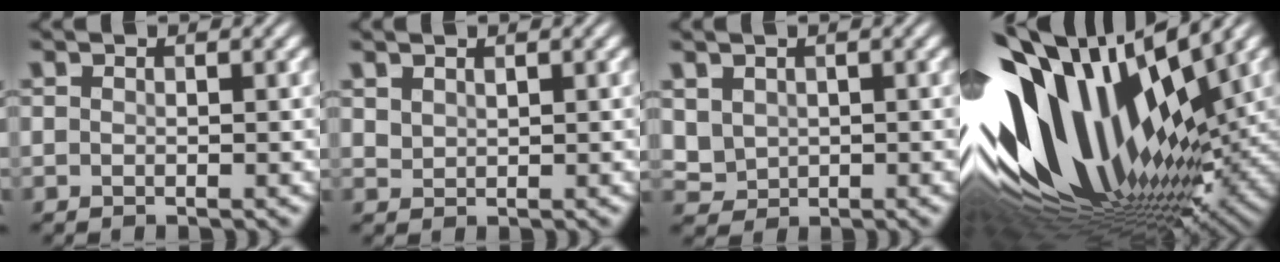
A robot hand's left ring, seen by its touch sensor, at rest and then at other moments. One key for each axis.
{"total": 1.1, "fx": 0.9, "fy": 0.6, "fz": 0.4, "tx": -0.013, "ty": -0.002, "tz": 0.023}
{"total": 2.3, "fx": 0.8, "fy": 2.0, "fz": 0.9, "tx": -0.025, "ty": -0.005, "tz": 0.022}
{"total": 19.0, "fx": 1.9, "fy": 9.4, "fz": 16.4, "tx": -0.310, "ty": -0.006, "tz": 0.024}